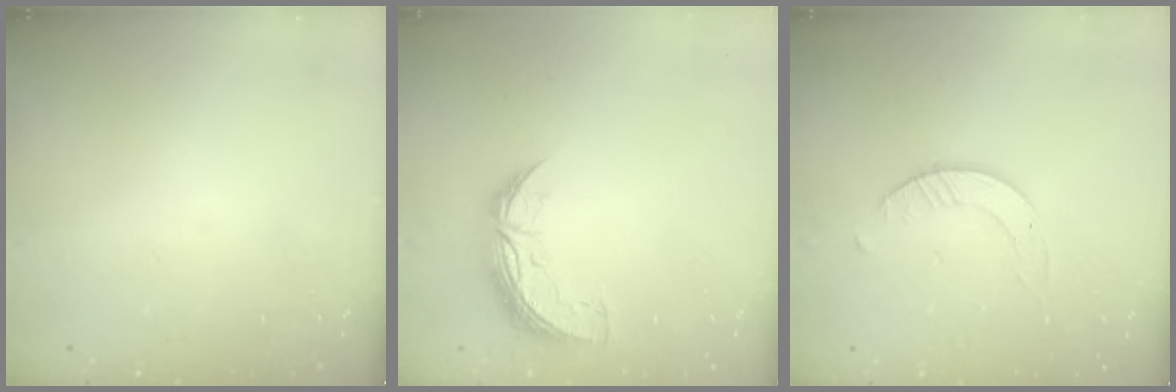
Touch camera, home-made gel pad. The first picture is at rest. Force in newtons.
{"total": 8.4, "press": 8.4, "slide": 0.3}
{"total": 1.7, "press": 1.7, "slide": 0.2}